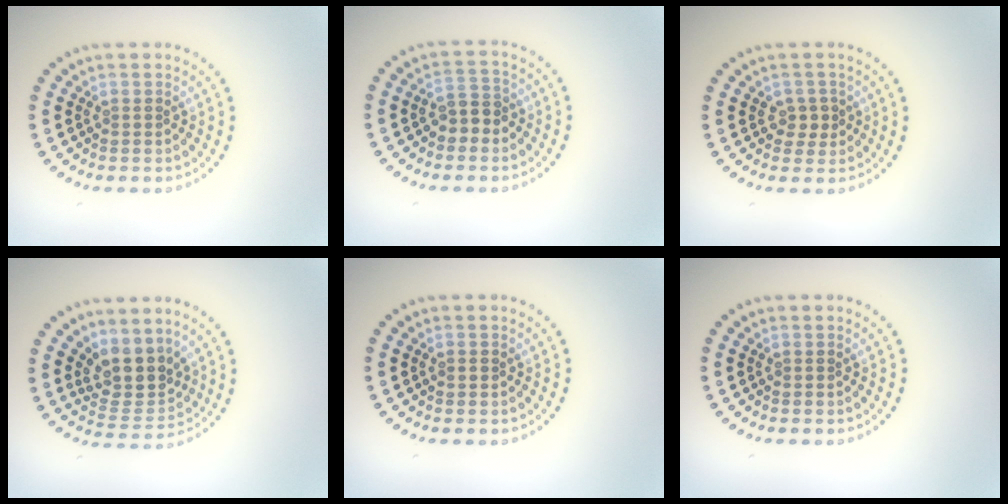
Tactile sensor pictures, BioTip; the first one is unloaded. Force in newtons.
{"total": 2.6, "press": 2.4, "slide": 0.8}
{"total": 1.7, "press": 1.6, "slide": 0.5}
{"total": 4.0, "press": 3.2, "slide": 2.4}
{"total": 0.7, "press": 0.7, "slide": 0.2}
{"total": 0.0}